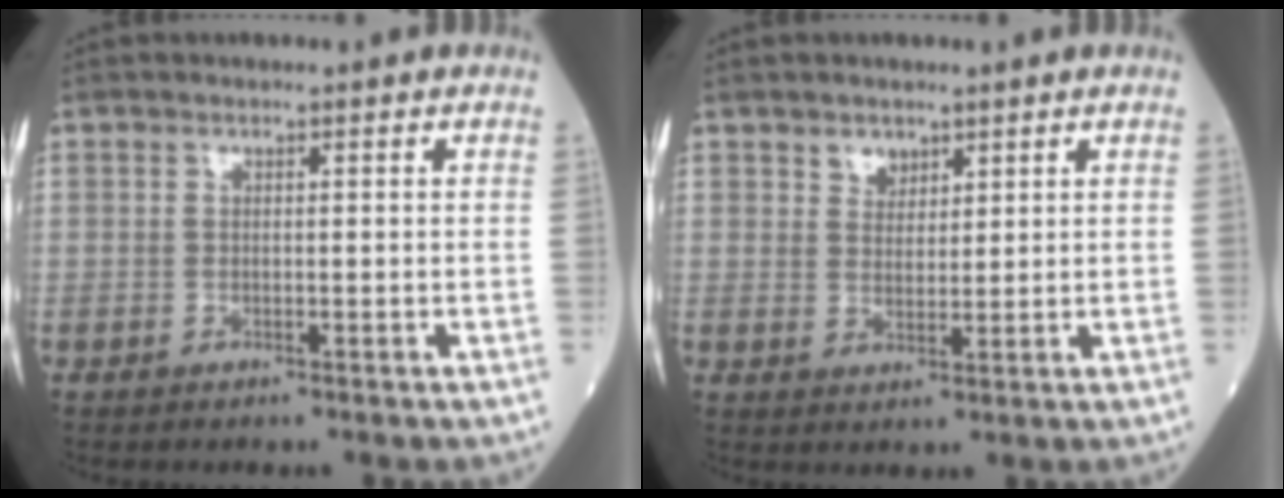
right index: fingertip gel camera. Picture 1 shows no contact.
{"total": 2.5, "force": [1.8, 1.6, 0.7], "torque": [-0.010, -0.002, 0.031]}